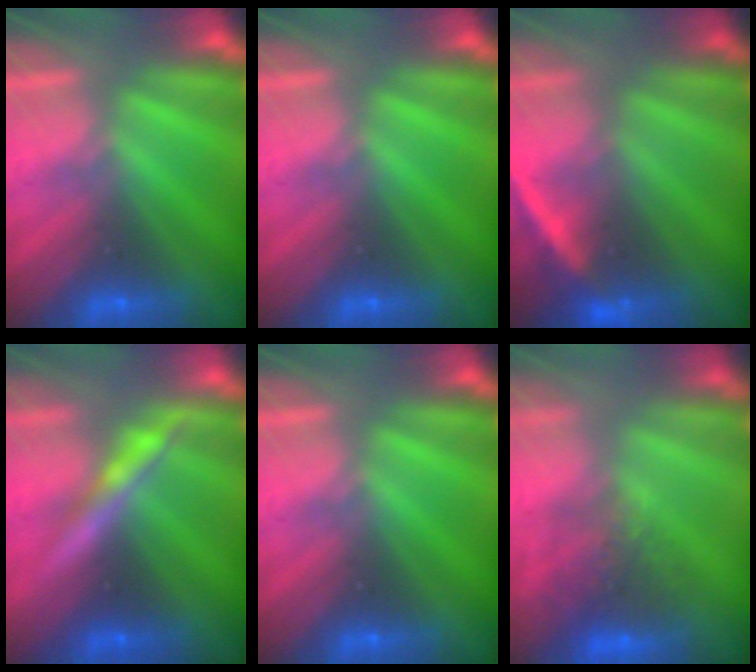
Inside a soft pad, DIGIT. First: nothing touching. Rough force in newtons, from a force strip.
{"total": 0.0}
{"total": 2.2}
{"total": 4.7}
{"total": 0.0}
{"total": 8.3}